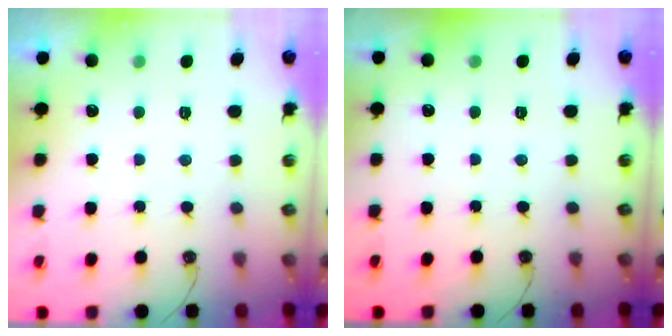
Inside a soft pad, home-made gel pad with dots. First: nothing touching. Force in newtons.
{"total": 0.0}